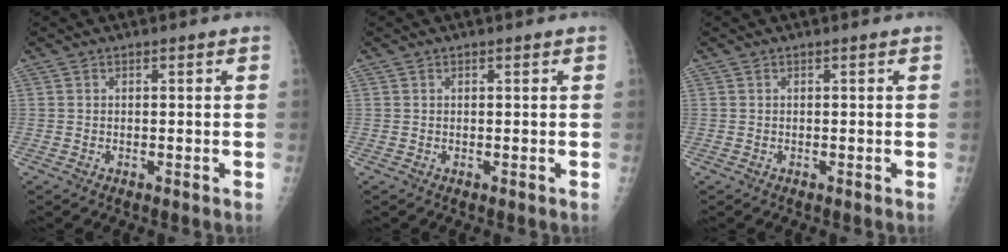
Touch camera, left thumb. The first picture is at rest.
{"total": 0.0}
{"total": 0.0}